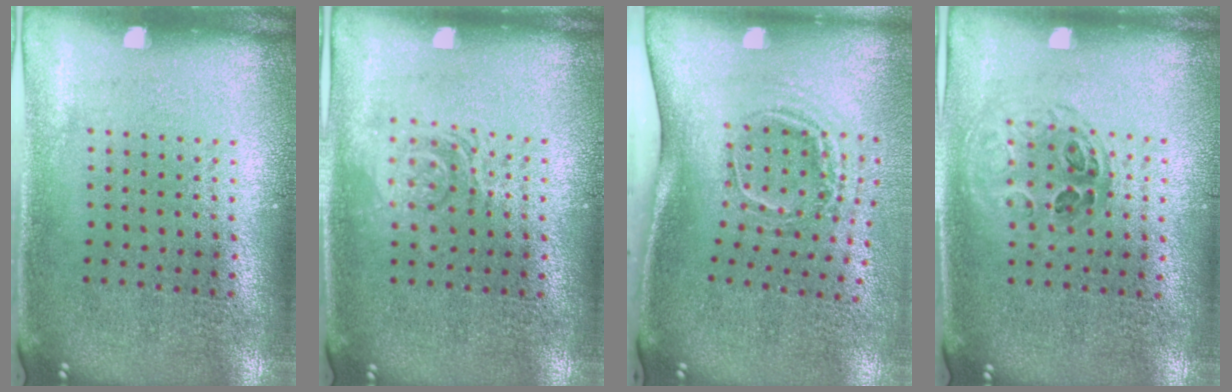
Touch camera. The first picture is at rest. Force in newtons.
{"total": 1.2, "press": 1.2, "slide": 0.2}
{"total": 2.0, "press": 1.2, "slide": 1.6}
{"total": 1.0, "press": 1.0, "slide": 0.2}